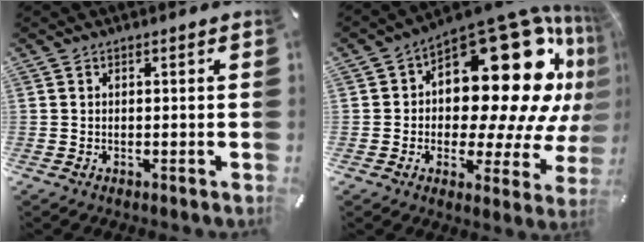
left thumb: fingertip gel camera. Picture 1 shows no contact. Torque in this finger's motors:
{"motor_torque": [2.51, 2.50, 0.57, -0.18, 0.18]}